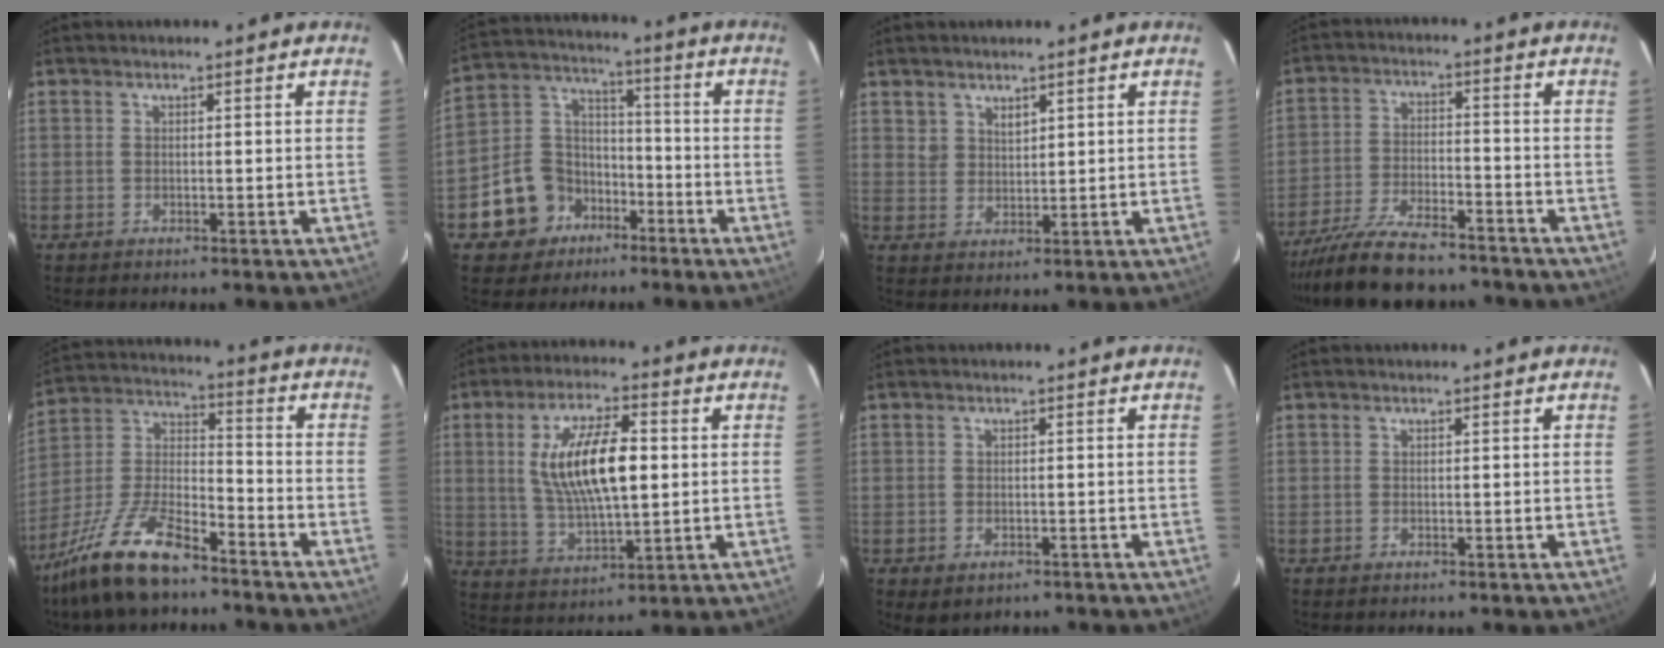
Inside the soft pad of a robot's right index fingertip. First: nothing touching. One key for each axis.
{"total": 11.9, "fx": -6.4, "fy": 9.7, "fz": 2.5, "tx": -0.072, "ty": 0.049, "tz": -0.099}
{"total": 3.2, "fx": 2.4, "fy": 2.1, "fz": 0.4, "tx": 0.000, "ty": 0.005, "tz": 0.046}
{"total": 16.6, "fx": -14.3, "fy": 4.4, "fz": 7.2, "tx": -0.160, "ty": -0.026, "tz": -0.237}
{"total": 16.9, "fx": -12.0, "fy": 5.9, "fz": 10.5, "tx": -0.231, "ty": 0.000, "tz": -0.226}
{"total": 14.7, "fx": 2.1, "fy": 5.9, "fz": 13.3, "tx": -0.248, "ty": 0.001, "tz": 0.047}
{"total": 2.7, "fx": -1.2, "fy": 2.0, "fz": 1.2, "tx": -0.023, "ty": -0.008, "tz": -0.013}
{"total": 0.0}